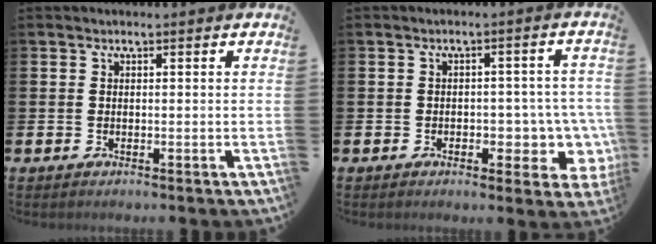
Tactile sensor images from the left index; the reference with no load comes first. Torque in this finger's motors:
{"motor_torque": [0.21, -0.06, 0.30, 0.03]}